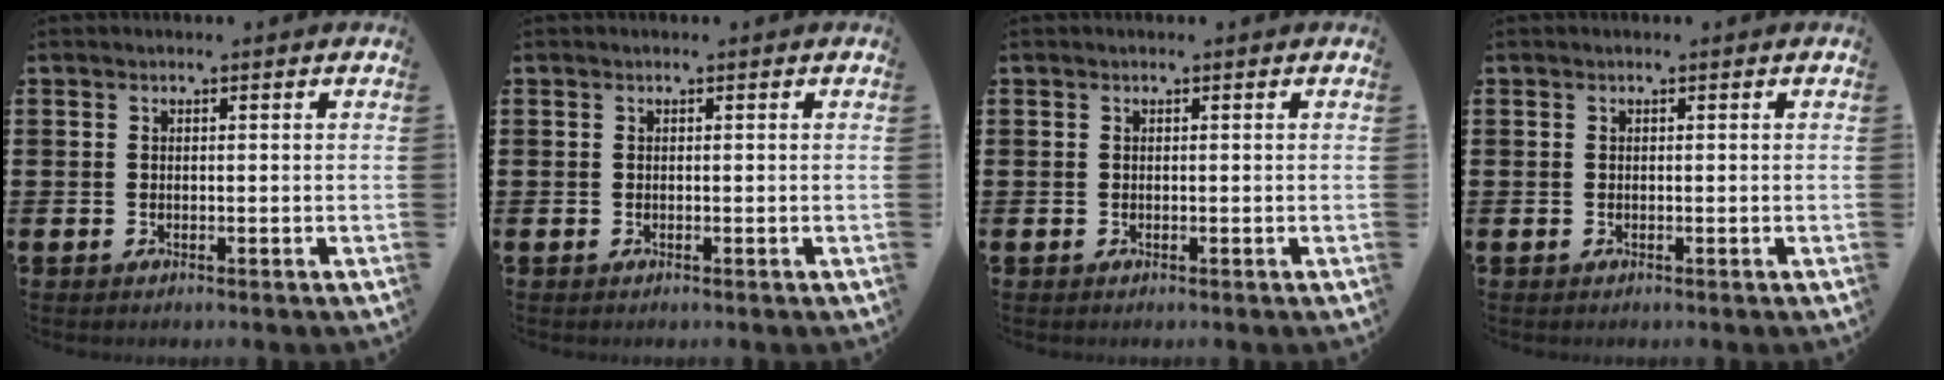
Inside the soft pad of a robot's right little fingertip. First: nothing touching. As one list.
[{"total": 0.0}, {"total": 0.0}, {"total": 0.0}]